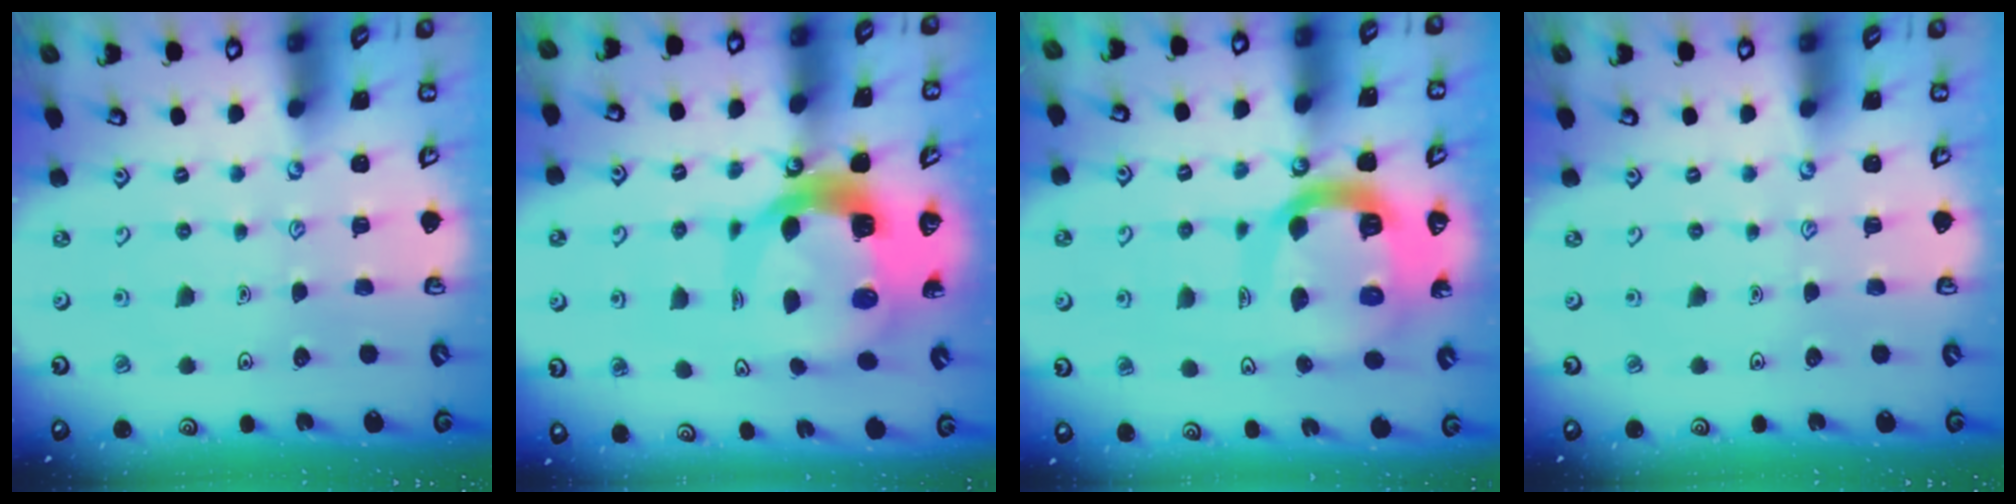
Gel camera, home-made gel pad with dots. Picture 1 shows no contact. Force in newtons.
{"total": 11.8, "press": 11.6, "slide": 1.8}
{"total": 14.6, "press": 14.4, "slide": 1.8}
{"total": 0.0}